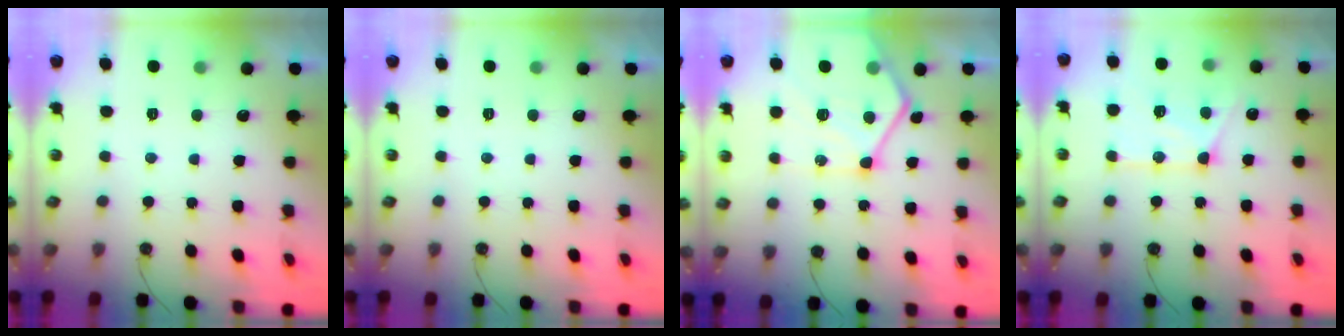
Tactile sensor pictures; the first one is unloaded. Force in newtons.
{"total": 0.0}
{"total": 16.5, "press": 16.4, "slide": 1.8}
{"total": 13.5, "press": 13.4, "slide": 1.7}